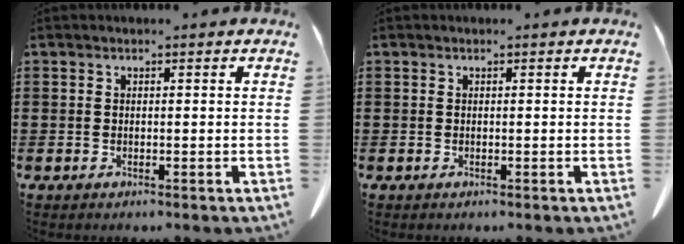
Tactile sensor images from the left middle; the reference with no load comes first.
{"total": 0.0}